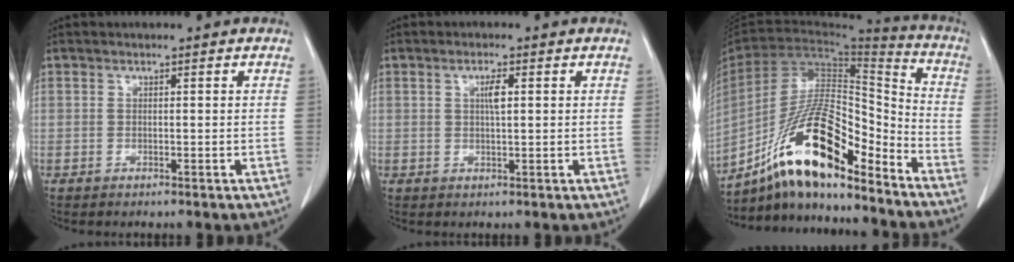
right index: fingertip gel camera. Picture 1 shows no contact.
{"total": 2.2, "force": [0.6, 0.0, 2.1], "torque": [-0.041, 0.000, 0.010]}
{"total": 17.5, "force": [-12.0, 4.3, 11.9], "torque": [-0.220, 0.023, -0.211]}